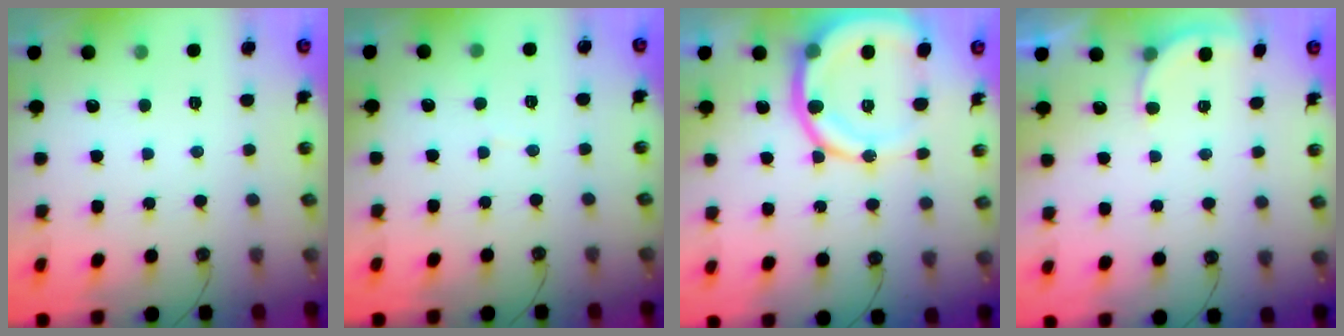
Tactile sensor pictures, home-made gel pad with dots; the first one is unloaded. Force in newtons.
{"total": 2.3, "press": 2.3, "slide": 0.3}
{"total": 16.7, "press": 16.4, "slide": 3.2}
{"total": 2.5, "press": 2.3, "slide": 1.1}